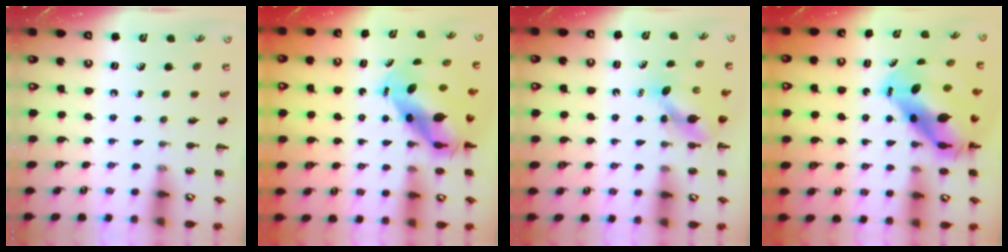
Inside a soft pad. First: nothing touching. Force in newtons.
{"total": 8.7, "press": 8.4, "slide": 2.2}
{"total": 4.6, "press": 4.5, "slide": 0.6}
{"total": 11.1, "press": 10.7, "slide": 3.1}